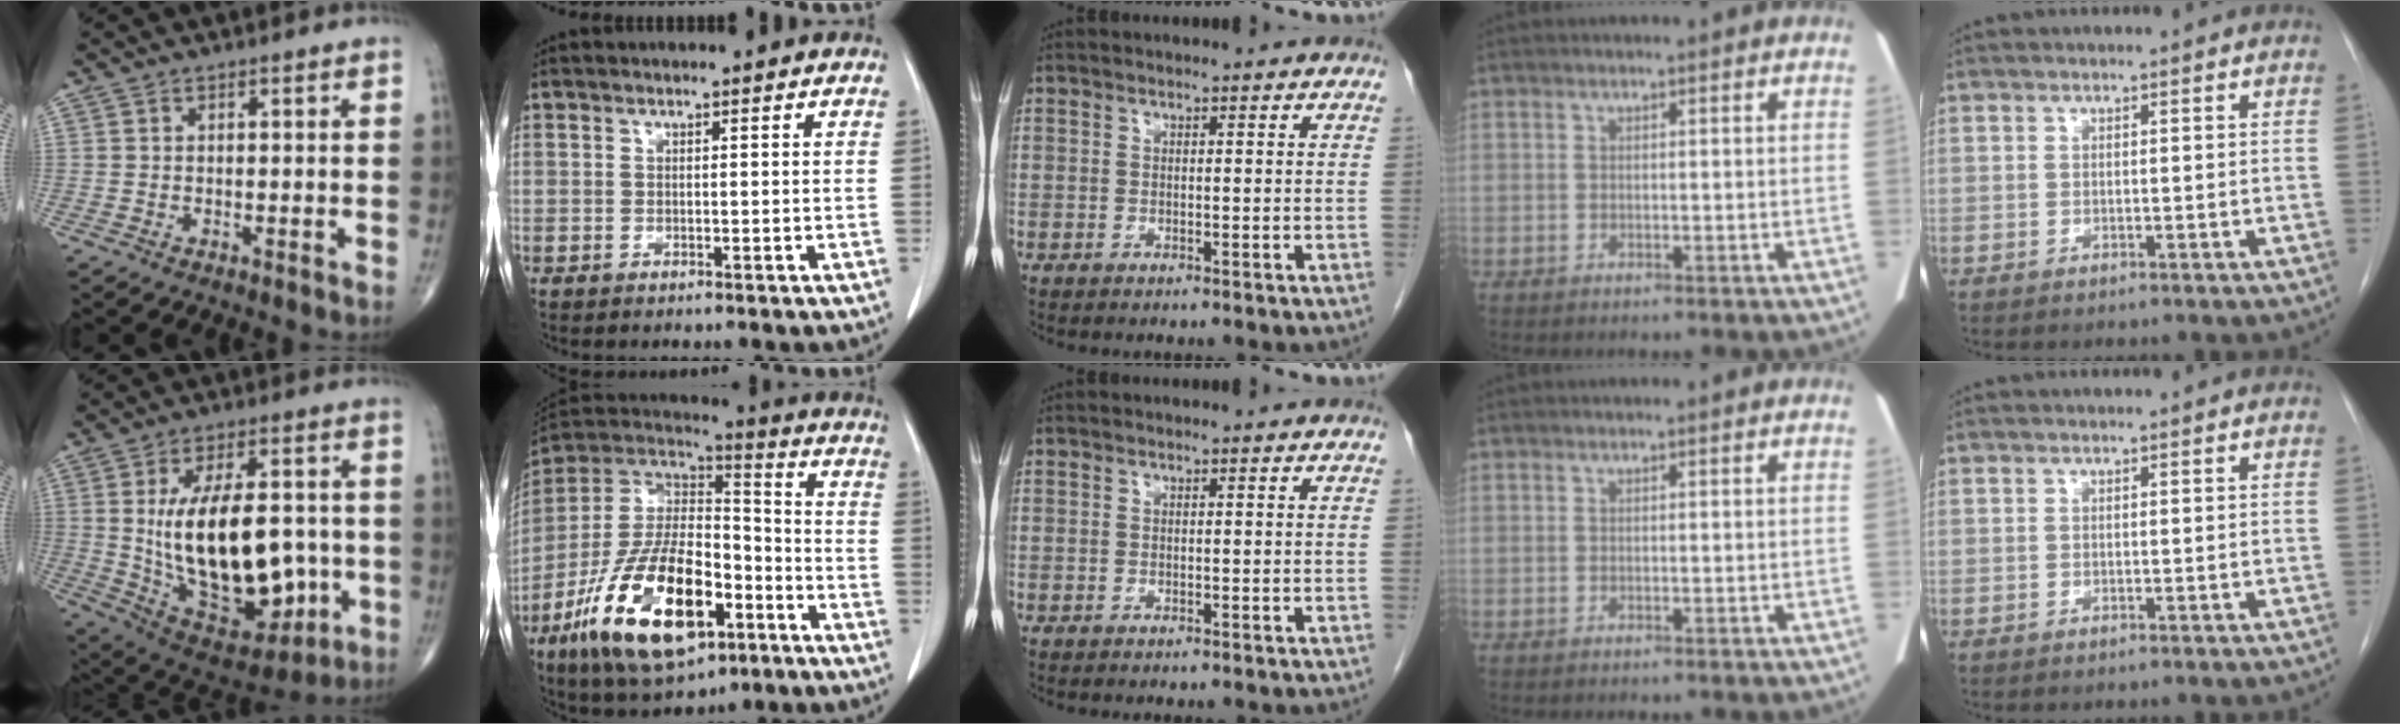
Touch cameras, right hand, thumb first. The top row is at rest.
{"thumb": {"total": 25.1, "force": [-1.6, 13.3, 21.2], "torque": [-0.328, 0.001, 0.007]}, "index": {"total": 23.0, "force": [-10.5, 9.6, 18.1], "torque": [-0.367, -0.013, -0.178]}}